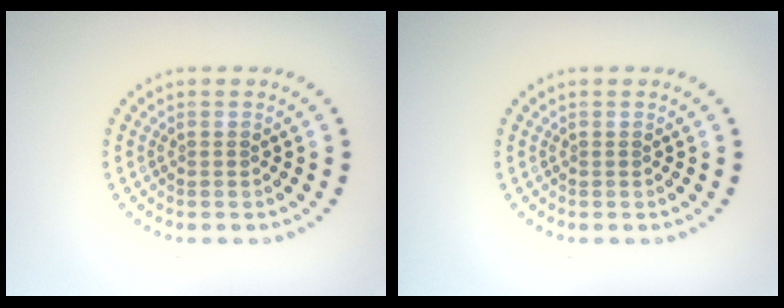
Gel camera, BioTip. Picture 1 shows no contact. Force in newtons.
{"total": 0.0}